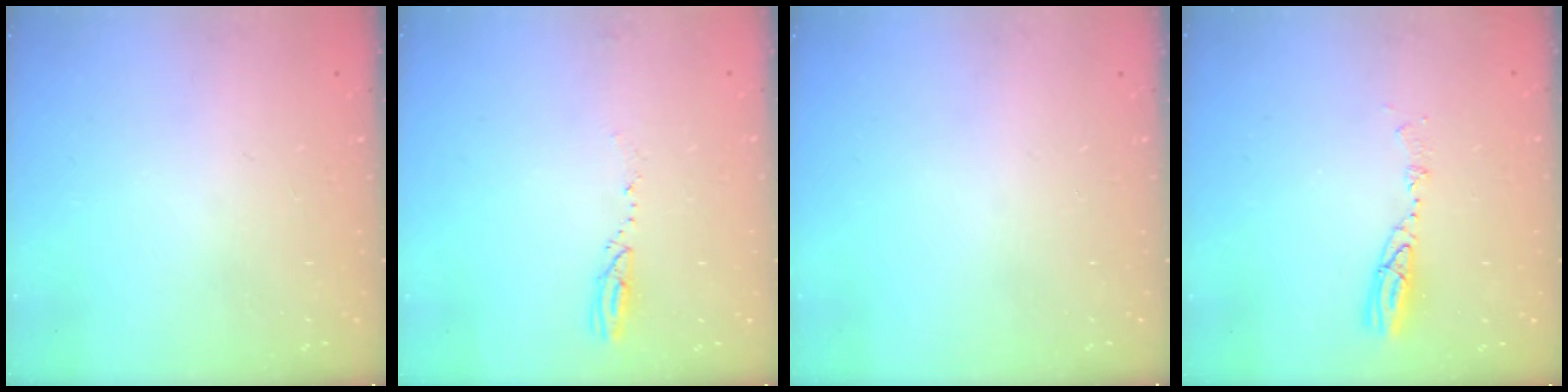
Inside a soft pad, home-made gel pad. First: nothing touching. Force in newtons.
{"total": 3.4, "press": 3.4, "slide": 0.4}
{"total": 0.0}
{"total": 5.3, "press": 5.2, "slide": 0.4}